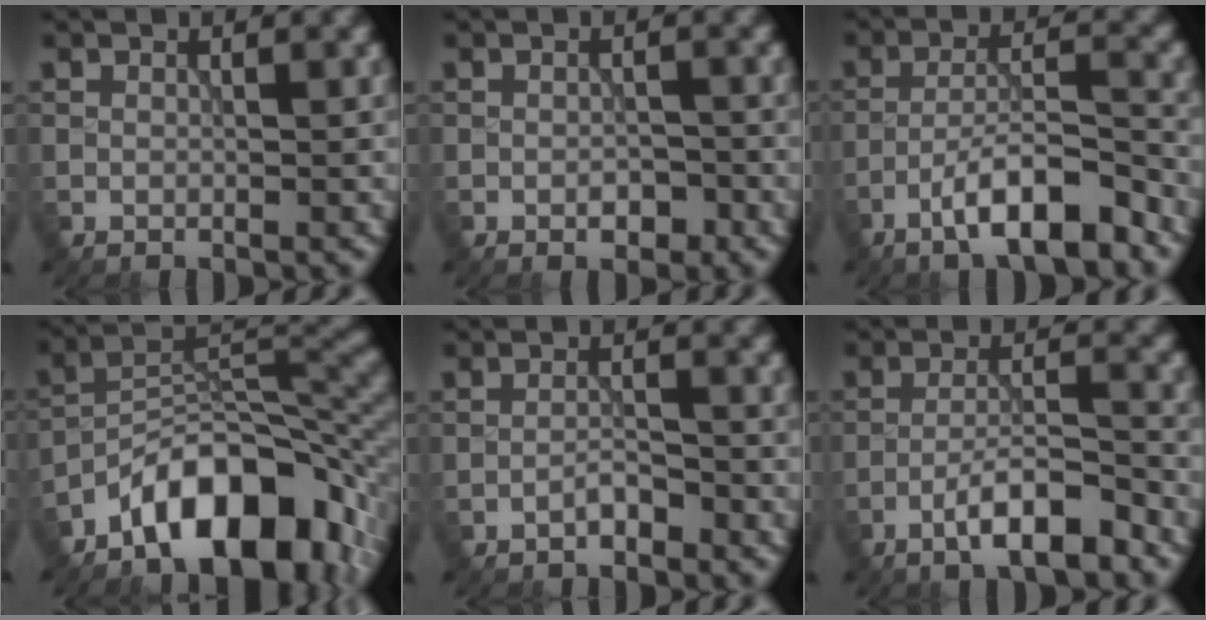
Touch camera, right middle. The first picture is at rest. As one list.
[{"total": 1.6, "force": [-0.8, 0.8, 1.1], "torque": [-0.017, 0.001, -0.014]}, {"total": 7.3, "force": [-4.7, 1.6, 5.4], "torque": [-0.087, 0.011, -0.082]}, {"total": 11.3, "force": [-6.8, 4.9, 7.6], "torque": [-0.101, 0.010, -0.128]}, {"total": 1.4, "force": [-1.2, 0.3, 0.8], "torque": [-0.012, 0.006, -0.024]}, {"total": 5.4, "force": [-3.5, 1.0, 4.1], "torque": [-0.067, 0.009, -0.065]}]